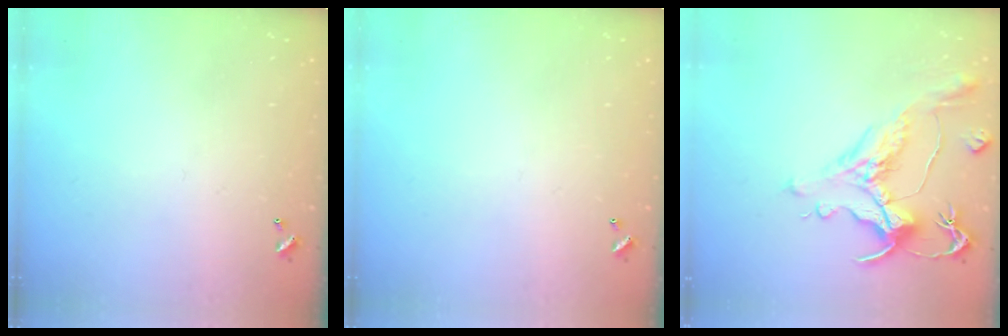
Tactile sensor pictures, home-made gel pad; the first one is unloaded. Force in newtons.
{"total": 0.0}
{"total": 1.7, "press": 0.9, "slide": 1.4}